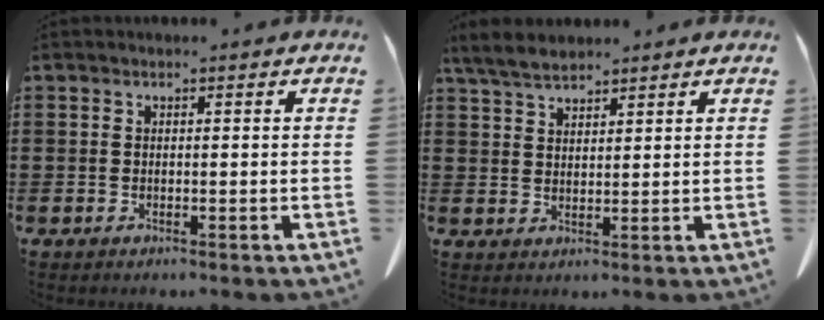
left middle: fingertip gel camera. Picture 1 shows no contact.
{"total": 4.1, "force": [3.5, 1.2, 1.9], "torque": [-0.047, -0.003, 0.065]}